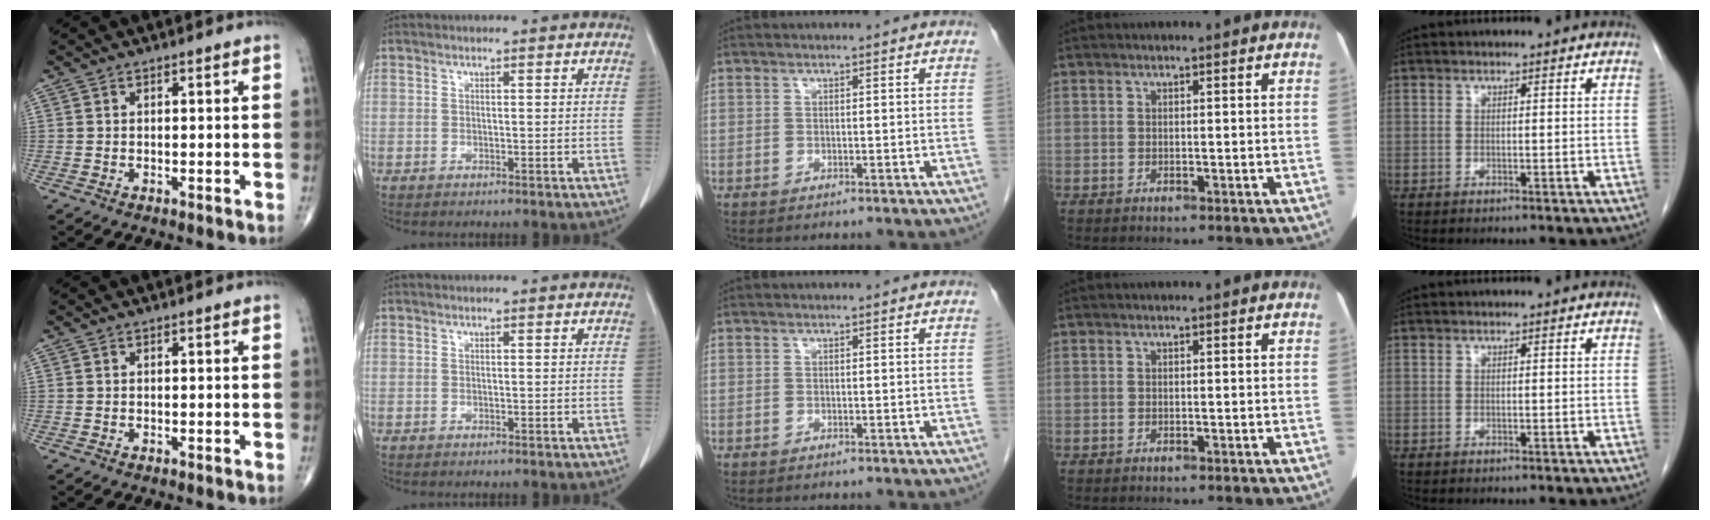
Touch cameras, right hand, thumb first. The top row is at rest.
{}